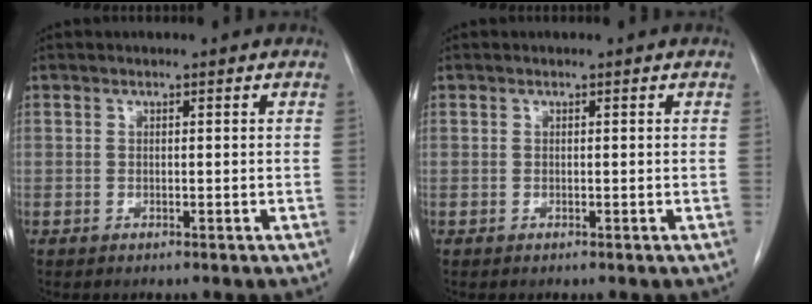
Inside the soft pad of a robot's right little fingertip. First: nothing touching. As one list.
[{"total": 0.0}]